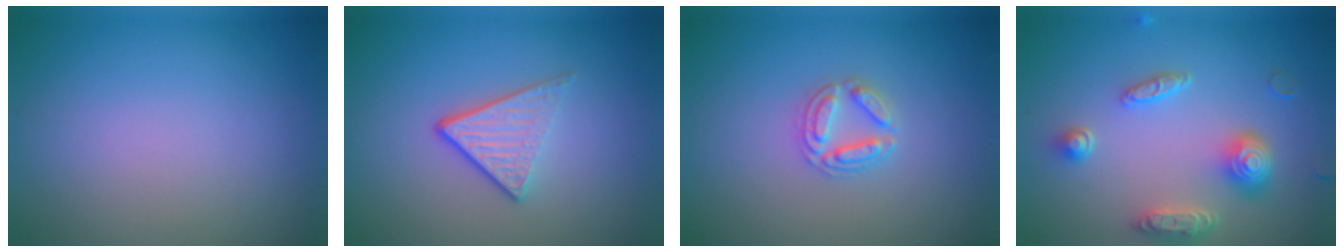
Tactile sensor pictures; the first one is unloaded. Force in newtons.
{"total": 3.6, "press": 2.6, "slide": 2.5}
{"total": 2.8, "press": 2.7, "slide": 0.5}
{"total": 4.8, "press": 3.9, "slide": 2.7}